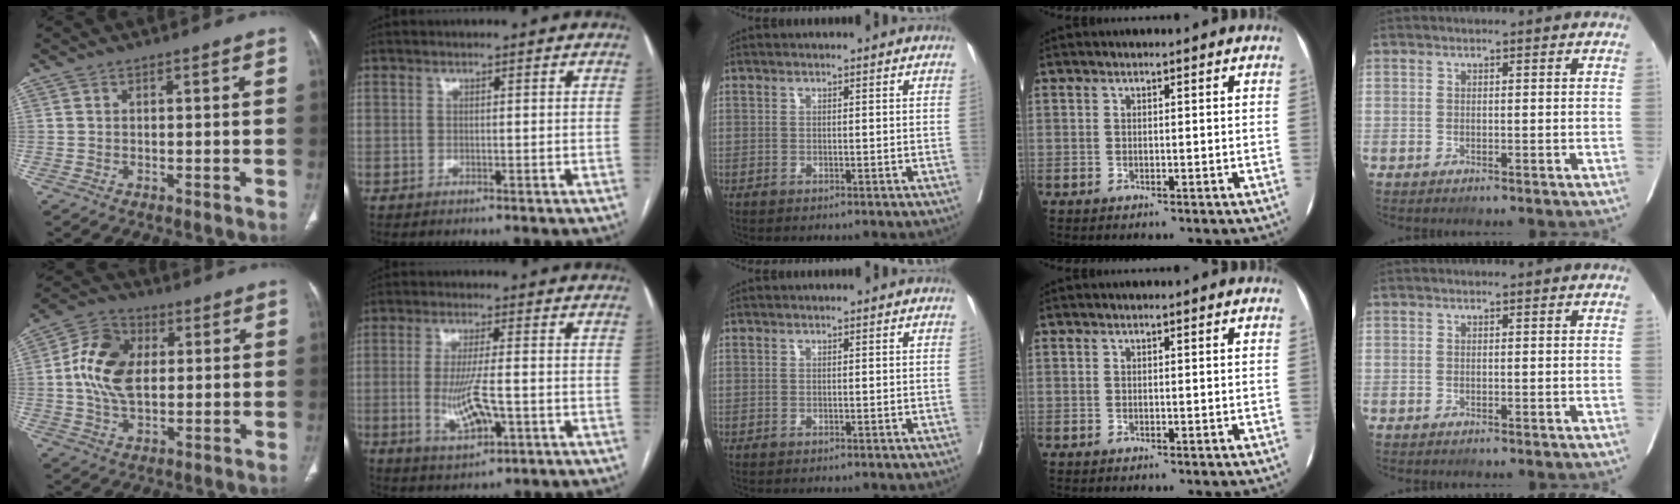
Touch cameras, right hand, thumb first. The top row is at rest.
{"thumb": {"total": 12.4, "force": [1.4, 8.3, 9.1], "torque": [-0.162, 0.009, 0.021]}, "index": {"total": 7.7, "force": [-1.6, 1.7, 7.3], "torque": [-0.141, -0.010, -0.024]}}